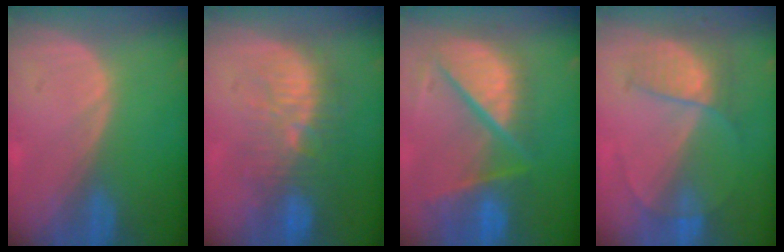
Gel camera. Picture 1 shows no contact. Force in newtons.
{"total": 10.1, "press": 9.2, "slide": 4.2}
{"total": 11.7, "press": 10.0, "slide": 6.1}
{"total": 7.1, "press": 6.1, "slide": 3.6}